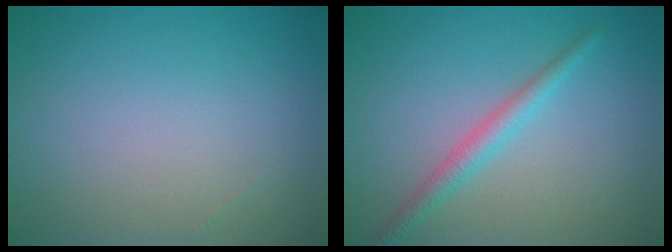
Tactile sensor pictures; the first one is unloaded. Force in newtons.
{"total": 2.2, "press": 2.2, "slide": 0.0}